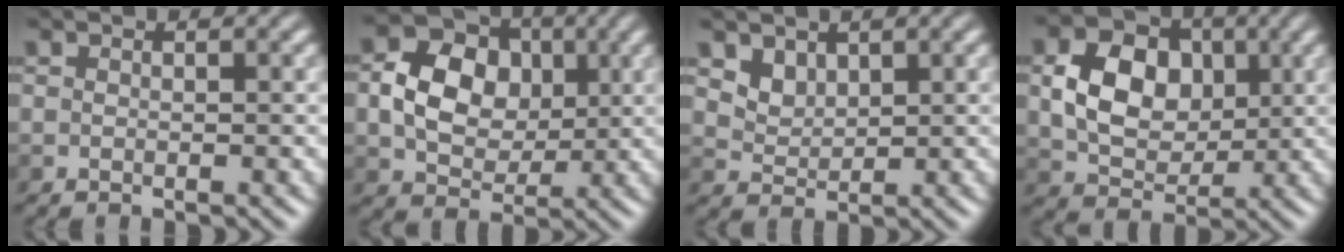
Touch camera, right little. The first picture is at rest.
{"total": 7.6, "force": [0.7, 6.1, 4.5], "torque": [-0.078, 0.014, 0.005]}
{"total": 2.3, "force": [1.5, 1.5, 0.8], "torque": [-0.024, -0.014, 0.043]}
{"total": 6.8, "force": [0.8, 5.1, 4.4], "torque": [-0.081, 0.004, 0.013]}